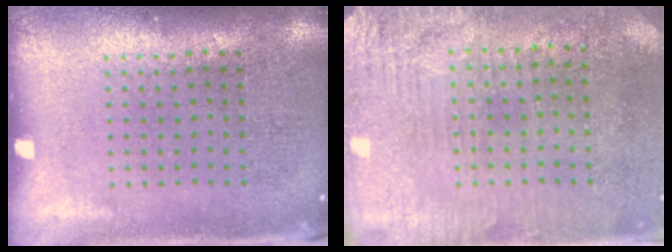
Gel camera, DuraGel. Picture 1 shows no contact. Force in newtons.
{"total": 3.2, "press": 2.9, "slide": 1.4}